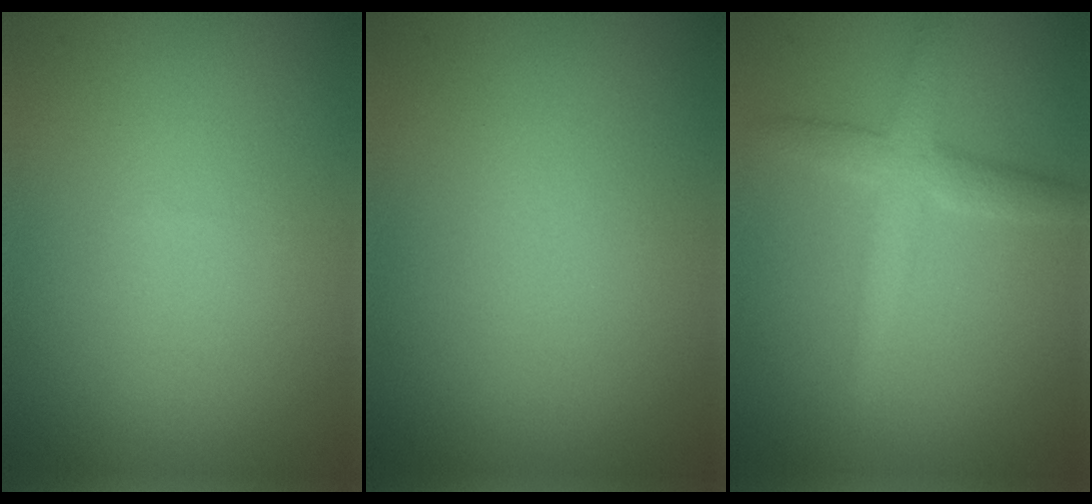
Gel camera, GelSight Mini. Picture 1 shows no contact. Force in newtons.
{"total": 0.0}
{"total": 3.3, "press": 3.3, "slide": 0.1}